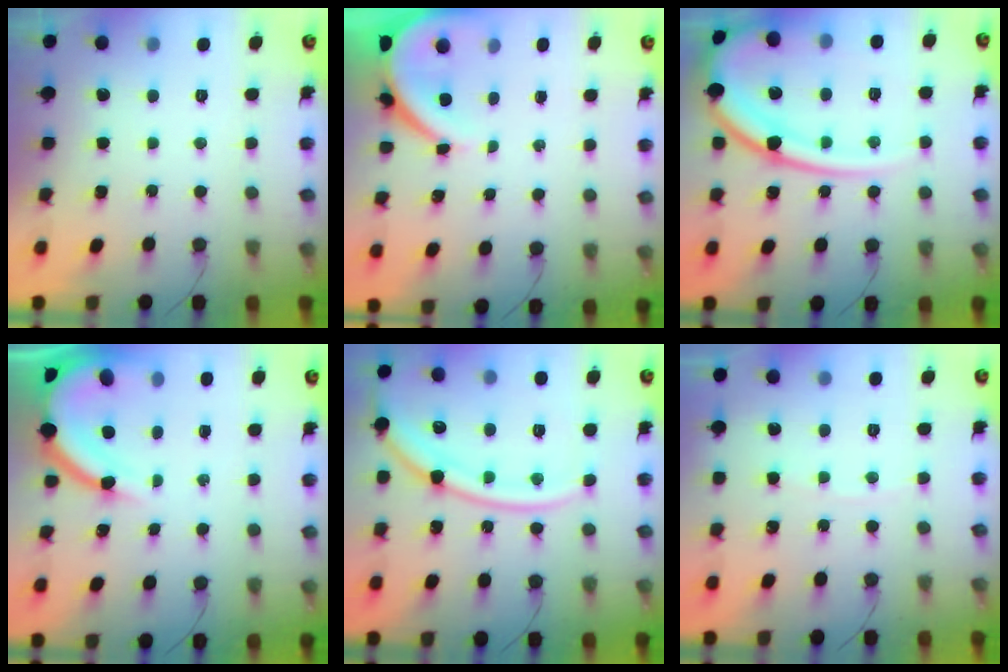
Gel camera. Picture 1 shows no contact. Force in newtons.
{"total": 7.1, "press": 7.1, "slide": 1.0}
{"total": 18.9, "press": 18.8, "slide": 2.3}
{"total": 10.8, "press": 10.7, "slide": 1.4}
{"total": 16.2, "press": 16.2, "slide": 1.5}
{"total": 1.5, "press": 1.5, "slide": 0.2}